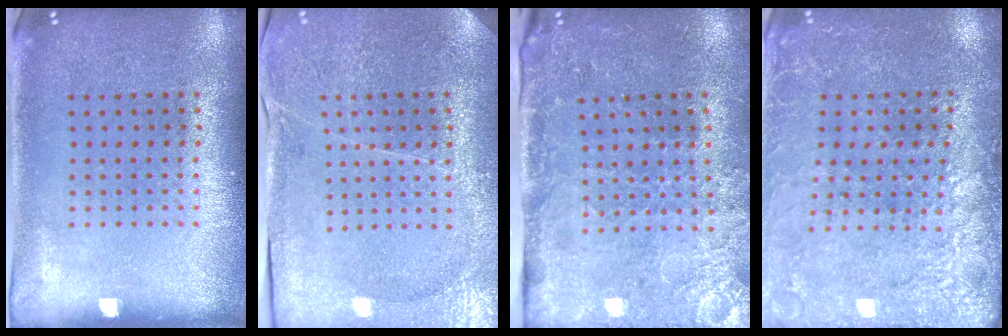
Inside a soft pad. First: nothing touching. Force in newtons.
{"total": 3.7, "press": 3.5, "slide": 1.0}
{"total": 3.3, "press": 3.3, "slide": 0.3}
{"total": 2.8, "press": 2.8, "slide": 0.1}